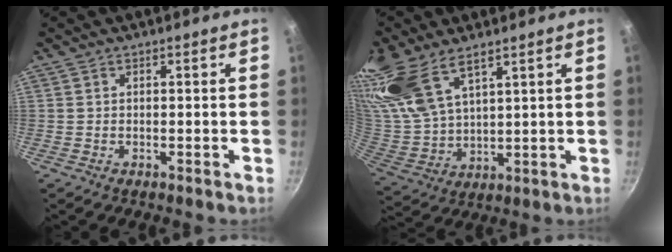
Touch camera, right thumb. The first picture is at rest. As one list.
[{"total": 16.8, "force": [11.2, 7.4, 10.1], "torque": [-0.209, -0.037, 0.240]}]